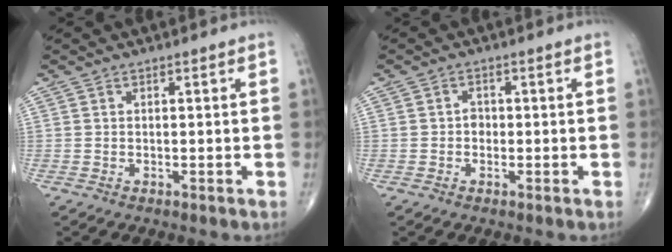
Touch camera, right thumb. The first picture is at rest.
{"total": 1.6, "force": [-0.3, 1.3, 0.8], "torque": [-0.002, 0.006, -0.008]}